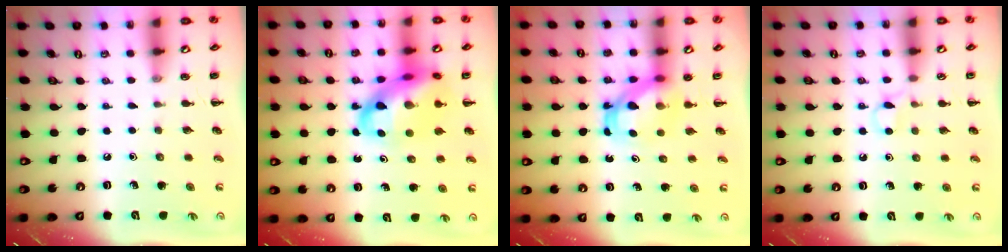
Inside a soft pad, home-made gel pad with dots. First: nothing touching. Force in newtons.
{"total": 17.9, "press": 17.3, "slide": 4.3}
{"total": 5.8, "press": 5.8, "slide": 0.4}
{"total": 3.6, "press": 3.3, "slide": 1.3}